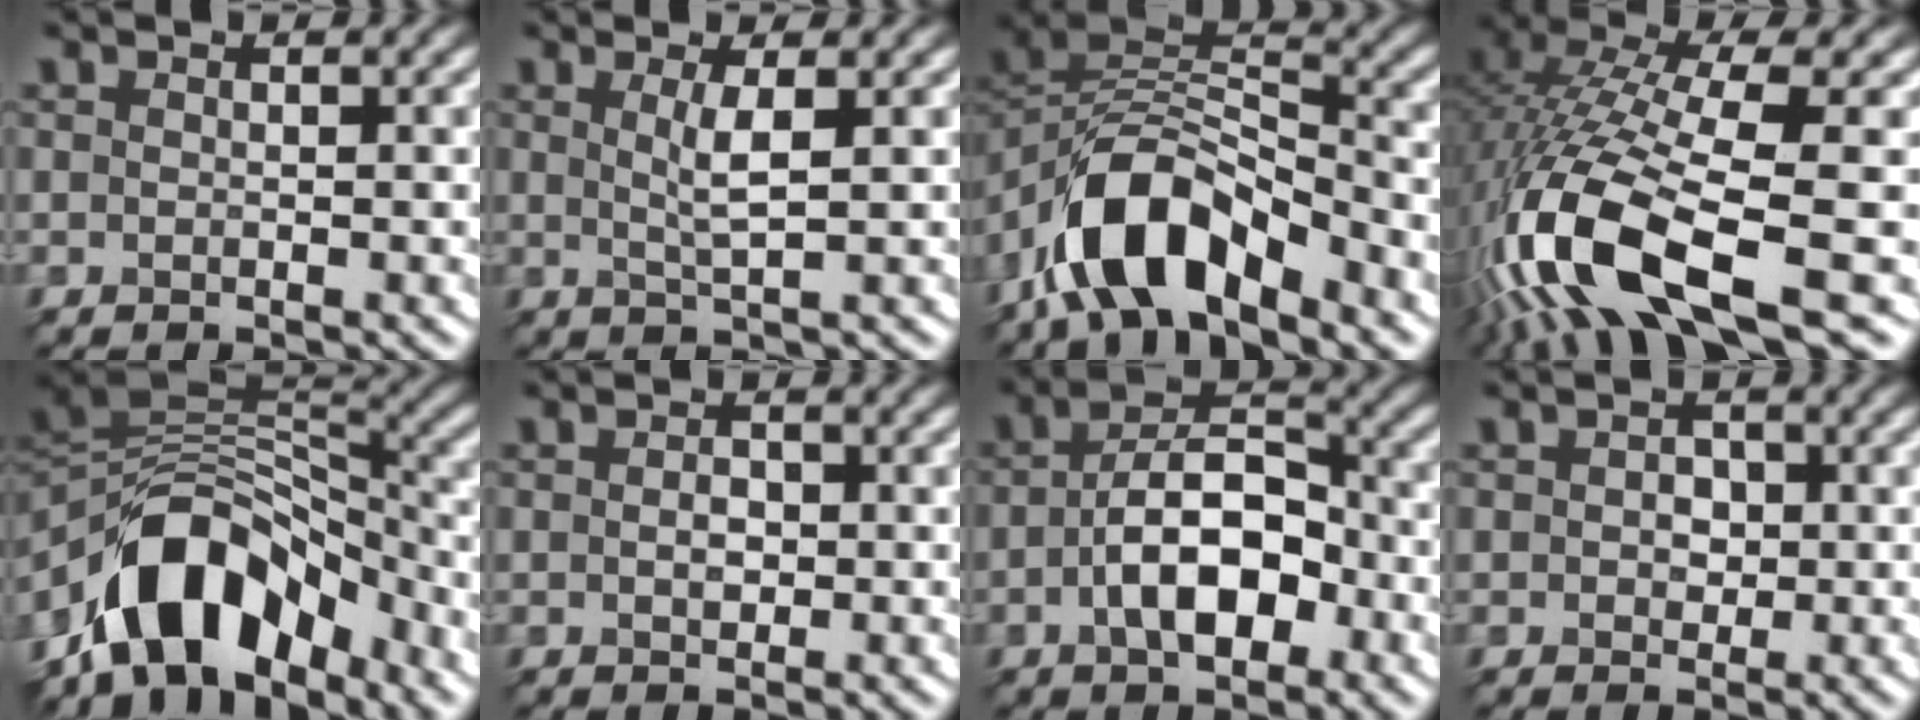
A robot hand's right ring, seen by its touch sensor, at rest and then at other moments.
{"total": 1.3, "force": [0.0, -0.8, 1.0], "torque": [-0.054, -0.001, 0.023]}
{"total": 8.2, "force": [-5.9, 3.0, 4.8], "torque": [-0.114, 0.012, -0.088]}
{"total": 12.6, "force": [-4.8, 3.6, 11.1], "torque": [-0.277, -0.002, -0.047]}
{"total": 9.1, "force": [-6.6, 4.3, 4.7], "torque": [-0.091, 0.013, -0.097]}
{"total": 0.8, "force": [-0.5, -0.5, -0.4], "torque": [-0.028, 0.001, 0.014]}
{"total": 5.5, "force": [-2.7, 2.2, 4.3], "torque": [-0.100, 0.014, -0.026]}
{"total": 0.6, "force": [-0.5, 0.0, -0.3], "torque": [-0.019, 0.001, 0.013]}